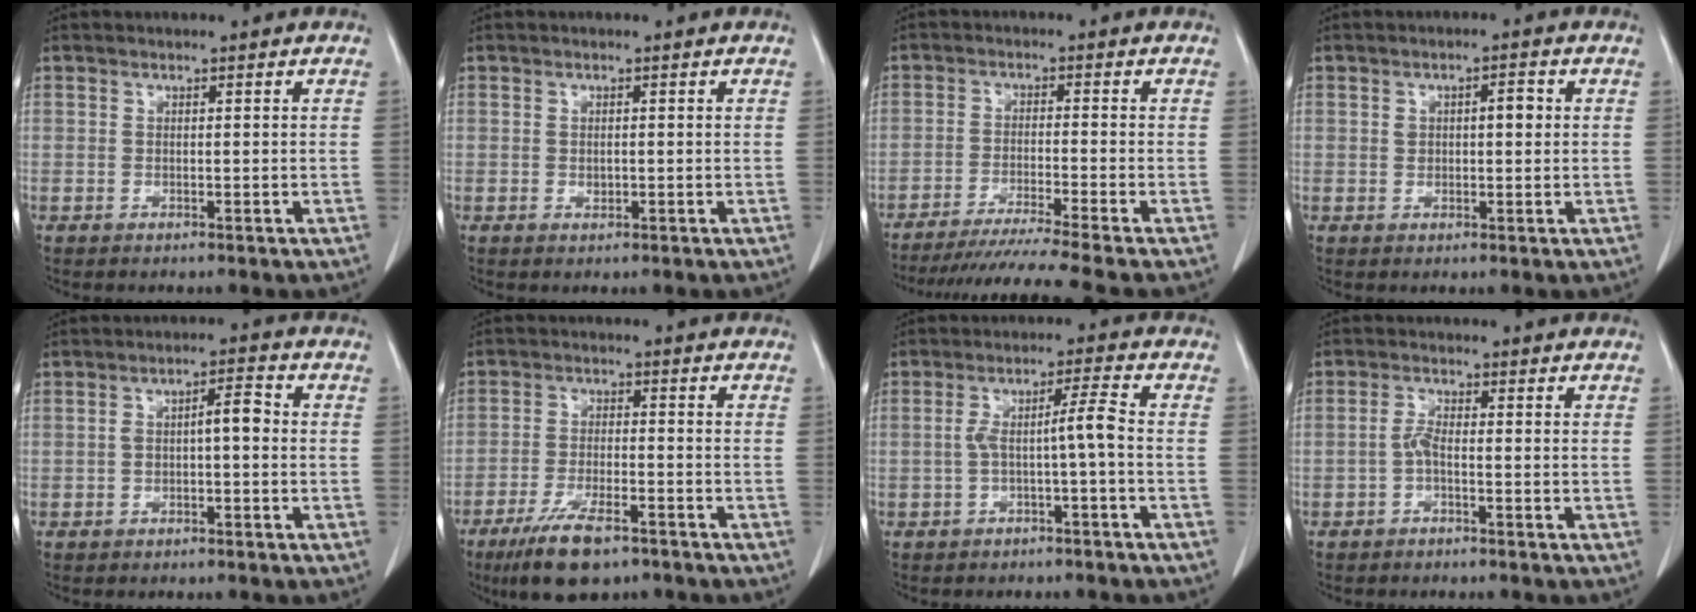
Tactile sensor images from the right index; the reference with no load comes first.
{"total": 0.9, "force": [-0.1, 0.6, 0.6], "torque": [-0.010, 0.000, 0.001]}
{"total": 12.1, "force": [-10.5, -2.8, 5.3], "torque": [-0.062, -0.030, -0.168]}
{"total": 3.2, "force": [0.7, 1.4, 2.8], "torque": [-0.047, 0.010, 0.013]}
{"total": 4.1, "force": [-0.1, 1.2, 4.0], "torque": [-0.068, 0.023, -0.002]}
{"total": 9.6, "force": [-6.6, 2.6, 6.5], "torque": [-0.123, -0.016, -0.111]}
{"total": 4.7, "force": [-1.2, -0.3, 4.5], "torque": [-0.084, 0.021, -0.016]}
{"total": 2.0, "force": [-0.8, 0.4, 1.8], "torque": [-0.037, 0.003, -0.019]}